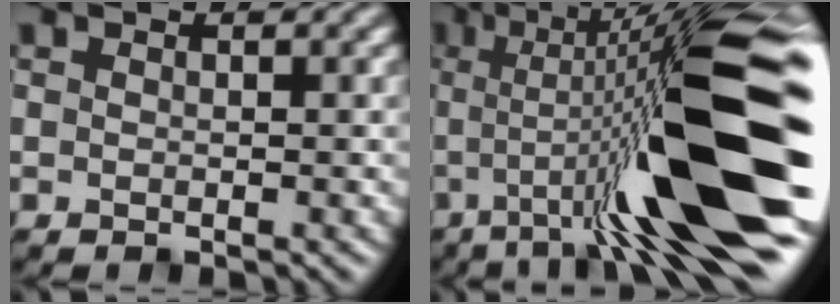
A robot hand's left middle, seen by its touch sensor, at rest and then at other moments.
{"total": 14.8, "force": [-2.0, 2.8, 14.4], "torque": [-0.203, 0.018, -0.036]}